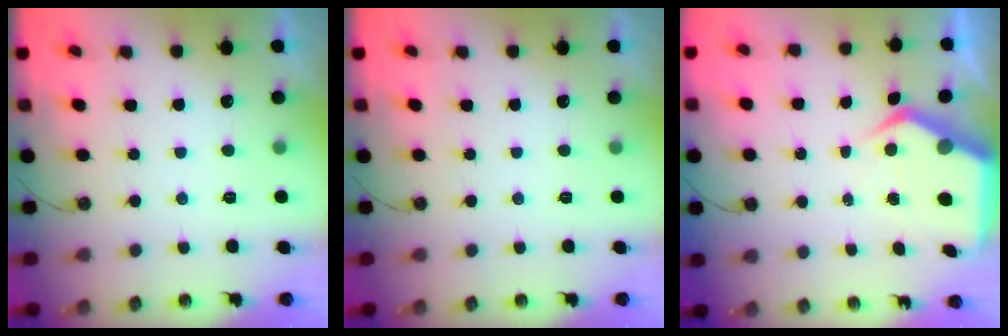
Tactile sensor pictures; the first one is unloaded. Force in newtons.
{"total": 0.0}
{"total": 7.5, "press": 7.4, "slide": 0.9}